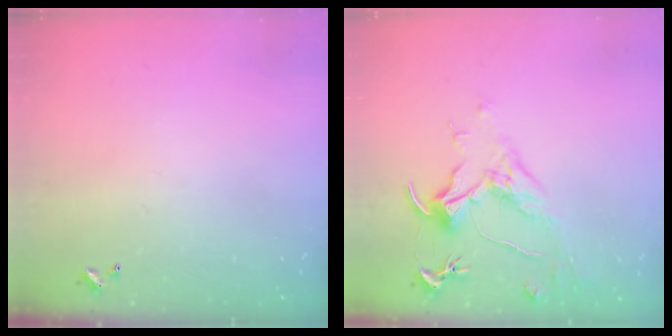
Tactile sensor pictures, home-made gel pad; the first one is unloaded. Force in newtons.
{"total": 1.6, "press": 1.4, "slide": 0.7}